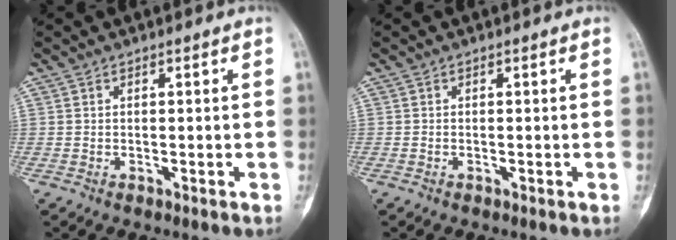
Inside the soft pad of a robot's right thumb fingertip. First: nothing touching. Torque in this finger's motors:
{"motor_torque": [-0.18, 0.09, -0.09, -0.05, -0.06]}